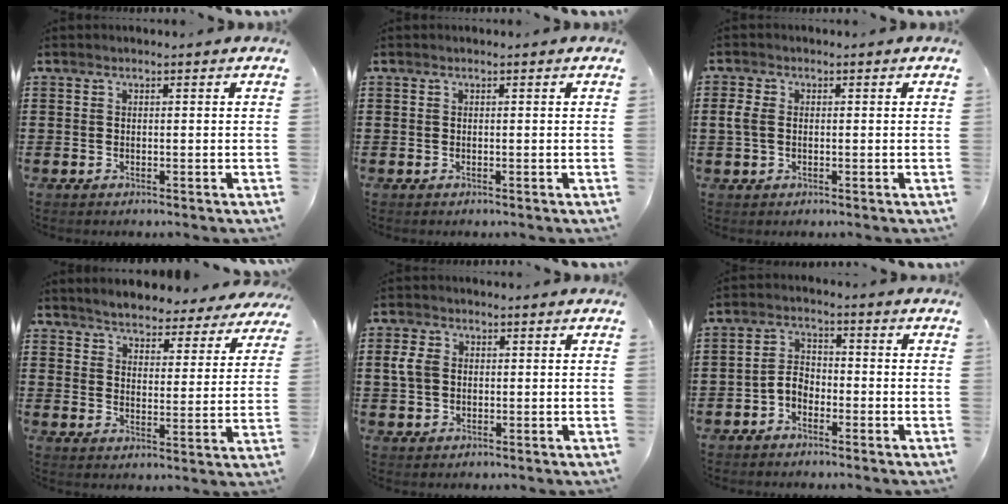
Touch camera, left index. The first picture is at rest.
{"total": 0.0}
{"total": 2.6, "force": [0.0, 1.8, 1.9], "torque": [-0.062, -0.001, -0.008]}
{"total": 4.2, "force": [4.2, 0.0, 0.1], "torque": [-0.027, -0.033, 0.069]}
{"total": 3.3, "force": [0.3, 2.6, 2.0], "torque": [-0.061, 0.005, 0.000]}
{"total": 3.4, "force": [-2.1, 1.9, 1.8], "torque": [-0.050, 0.003, -0.049]}